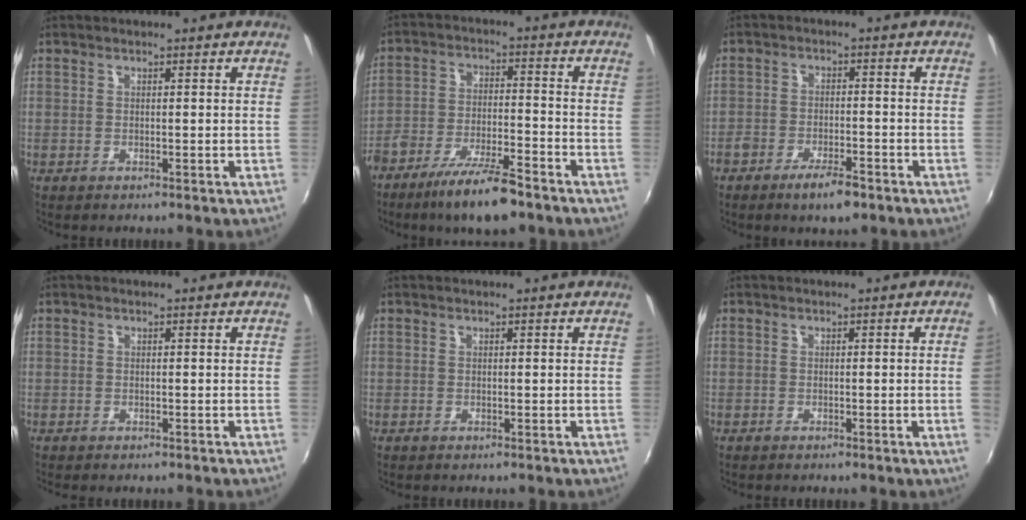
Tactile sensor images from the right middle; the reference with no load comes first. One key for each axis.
{"total": 11.6, "fx": -8.7, "fy": 2.5, "fz": 7.2, "tx": -0.149, "ty": -0.015, "tz": -0.152}
{"total": 6.3, "fx": -4.5, "fy": 1.7, "fz": 4.0, "tx": -0.097, "ty": -0.008, "tz": -0.077}
{"total": 0.5, "fx": -0.4, "fy": 0.4, "fz": 0.0, "tx": -0.001, "ty": 0.000, "tz": -0.007}
{"total": 0.0}
{"total": 1.6, "fx": 0.0, "fy": -1.0, "fz": 1.2, "tx": -0.011, "ty": -0.013, "tz": 0.003}